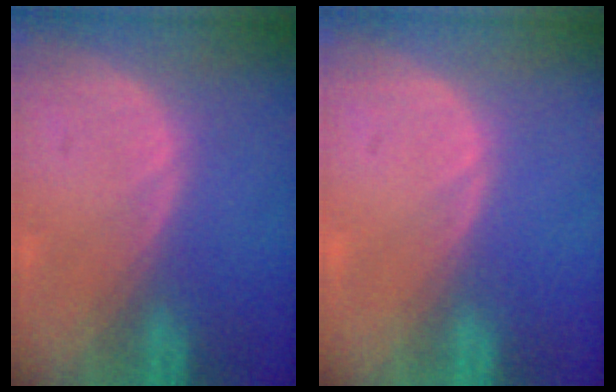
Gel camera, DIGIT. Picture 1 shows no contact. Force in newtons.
{"total": 0.0}